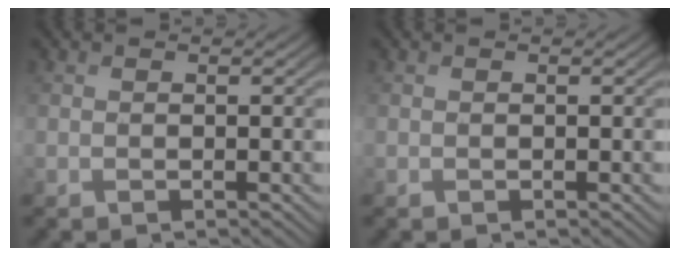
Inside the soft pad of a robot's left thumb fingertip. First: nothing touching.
{"total": 0.0}